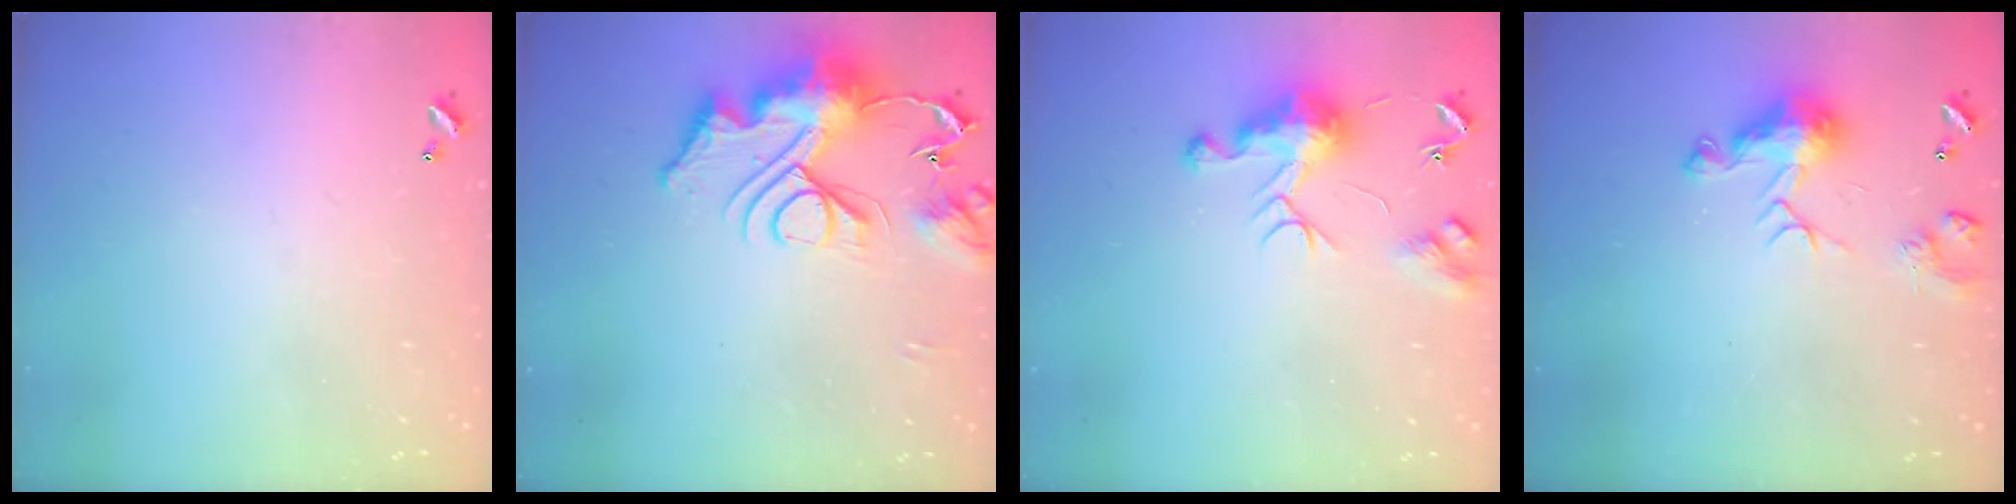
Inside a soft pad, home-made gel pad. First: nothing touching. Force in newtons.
{"total": 17.1, "press": 17.1, "slide": 1.7}
{"total": 9.6, "press": 9.5, "slide": 0.9}
{"total": 7.8, "press": 7.7, "slide": 0.7}